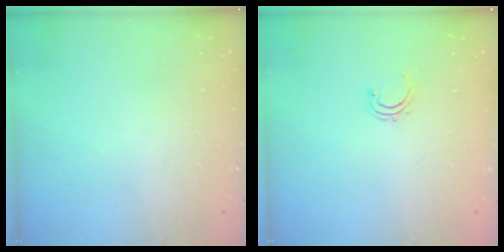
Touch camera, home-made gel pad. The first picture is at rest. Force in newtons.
{"total": 4.2, "press": 4.1, "slide": 0.9}